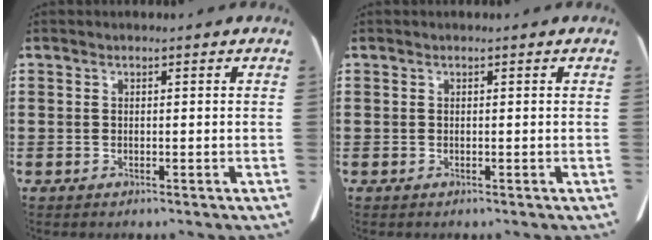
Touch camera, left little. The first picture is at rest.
{"total": 0.0}